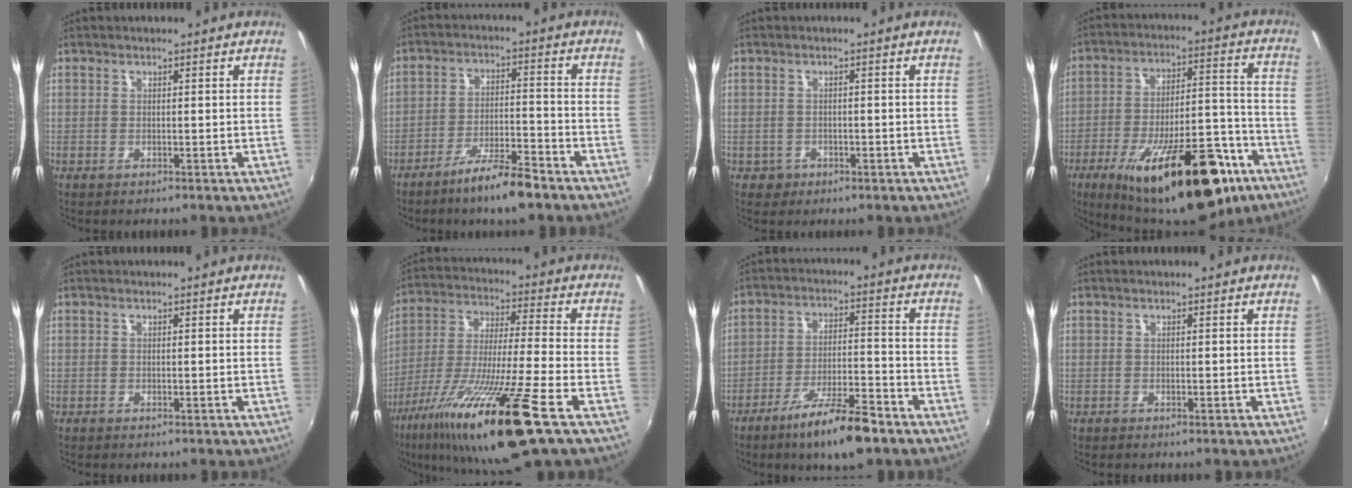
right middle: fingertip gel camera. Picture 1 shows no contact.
{"total": 7.9, "force": [-6.1, 0.9, 4.9], "torque": [-0.098, 0.002, -0.103]}
{"total": 2.3, "force": [-0.7, 2.1, 0.6], "torque": [-0.017, -0.003, -0.008]}
{"total": 26.3, "force": [-16.0, 9.3, 18.7], "torque": [-0.293, -0.012, -0.225]}
{"total": 0.0}
{"total": 21.7, "force": [-12.6, 0.2, 17.6], "torque": [-0.335, -0.052, -0.229]}
{"total": 11.7, "force": [-8.3, 2.3, 8.0], "torque": [-0.149, -0.009, -0.139]}
{"total": 0.0}